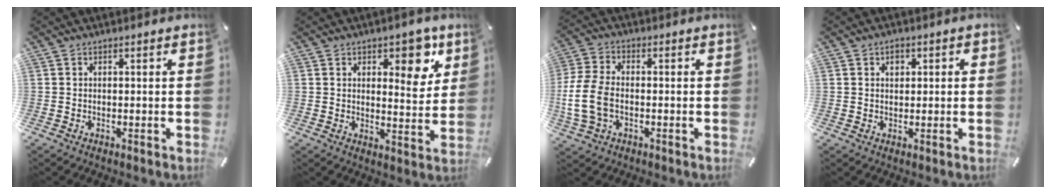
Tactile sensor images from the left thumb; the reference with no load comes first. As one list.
[{"total": 9.0, "force": [4.6, 4.7, 6.1], "torque": [-0.060, -0.026, 0.070]}, {"total": 10.1, "force": [-2.0, 6.8, 7.2], "torque": [-0.156, 0.008, -0.033]}, {"total": 2.8, "force": [0.6, 2.3, 1.5], "torque": [-0.009, -0.003, 0.003]}]